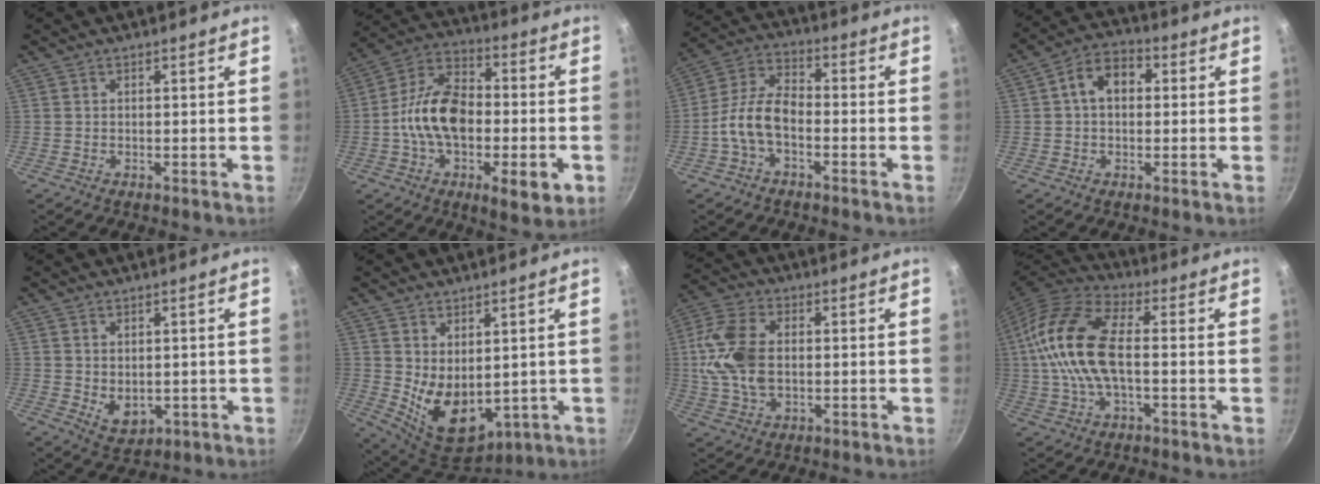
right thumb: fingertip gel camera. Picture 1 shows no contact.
{"total": 20.7, "force": [-3.7, 10.5, 17.4], "torque": [-0.264, 0.031, -0.075]}
{"total": 8.9, "force": [-3.2, 4.8, 6.8], "torque": [-0.129, 0.041, -0.073]}
{"total": 7.8, "force": [1.1, 5.5, 5.4], "torque": [-0.060, 0.022, 0.004]}
{"total": 4.9, "force": [0.4, 3.5, 3.4], "torque": [-0.042, -0.015, 0.018]}
{"total": 10.6, "force": [1.7, 6.8, 7.9], "torque": [-0.108, -0.041, 0.056]}
{"total": 12.5, "force": [0.4, 7.9, 9.7], "torque": [-0.190, 0.014, -0.003]}
{"total": 16.0, "force": [0.2, 7.6, 14.1], "torque": [-0.279, 0.029, -0.013]}